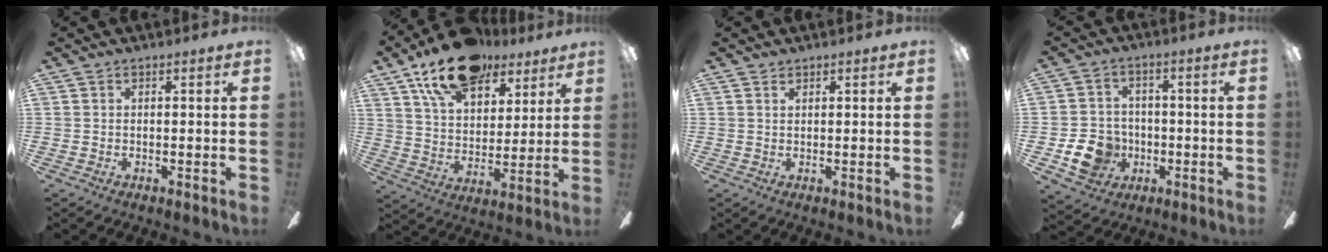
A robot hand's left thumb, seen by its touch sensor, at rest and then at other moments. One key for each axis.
{"total": 17.2, "fx": 11.9, "fy": 8.8, "fz": 8.7, "tx": -0.150, "ty": -0.054, "tz": 0.213}
{"total": 0.9, "fx": 0.8, "fy": 0.4, "fz": 0.3, "tx": -0.006, "ty": 0.002, "tz": 0.014}
{"total": 10.1, "fx": -3.5, "fy": 8.5, "fz": 4.3, "tx": -0.096, "ty": 0.024, "tz": -0.062}